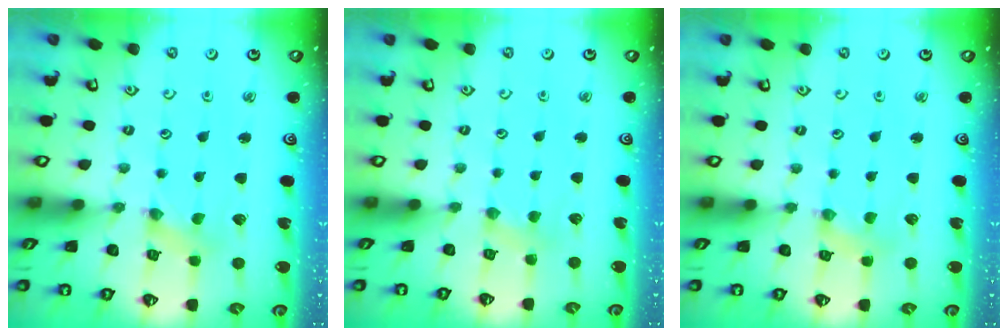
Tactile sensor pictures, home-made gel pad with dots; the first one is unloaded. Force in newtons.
{"total": 2.3, "press": 2.3, "slide": 0.4}
{"total": 2.4, "press": 2.4, "slide": 0.4}